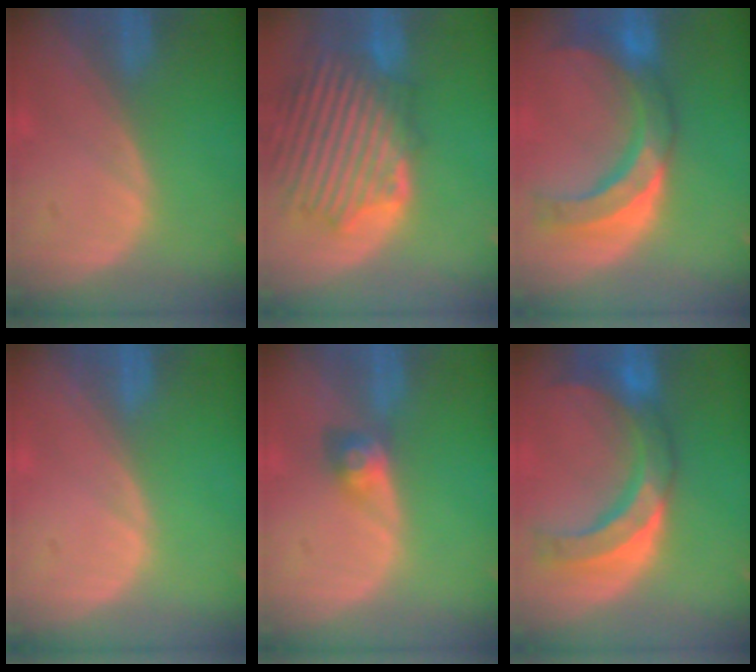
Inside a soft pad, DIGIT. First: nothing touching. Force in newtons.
{"total": 12.2, "press": 11.4, "slide": 4.3}
{"total": 9.5, "press": 9.2, "slide": 2.5}
{"total": 0.0}
{"total": 3.0, "press": 2.6, "slide": 1.5}
{"total": 9.5, "press": 9.2, "slide": 2.5}